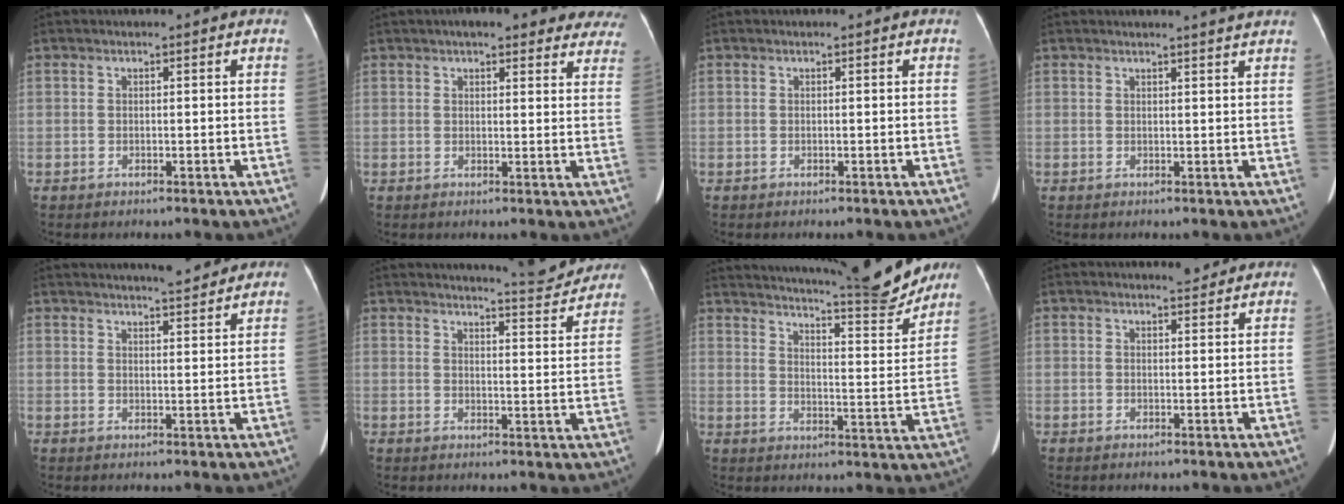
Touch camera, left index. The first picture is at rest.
{"total": 15.0, "force": [12.8, 4.1, 6.7], "torque": [-0.053, 0.014, 0.135]}
{"total": 0.0}
{"total": 3.6, "force": [3.3, -0.6, 1.2], "torque": [-0.018, -0.001, 0.033]}
{"total": 8.8, "force": [8.1, 0.9, 3.5], "torque": [-0.047, 0.008, 0.100]}
{"total": 9.2, "force": [9.0, 0.1, 1.8], "torque": [-0.028, -0.019, 0.107]}
{"total": 19.2, "force": [17.5, 1.0, 7.8], "torque": [-0.122, -0.049, 0.231]}
{"total": 2.2, "force": [2.0, 0.4, 0.6], "torque": [-0.012, -0.005, 0.029]}